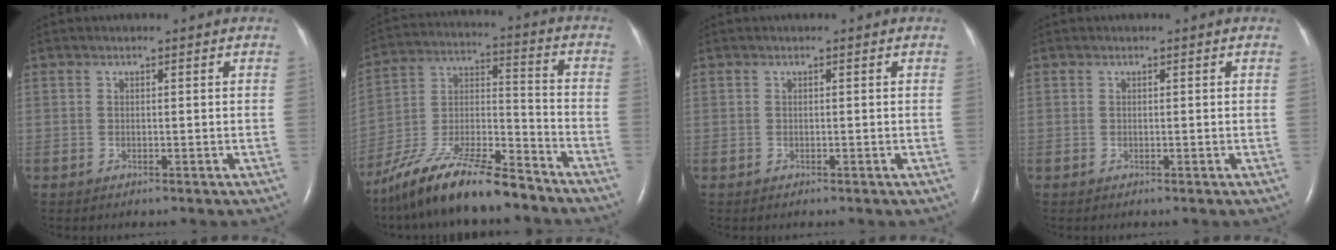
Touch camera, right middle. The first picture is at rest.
{"total": 18.1, "force": [-14.6, 3.1, 10.3], "torque": [-0.208, -0.016, -0.265]}
{"total": 0.0}
{"total": 0.0}